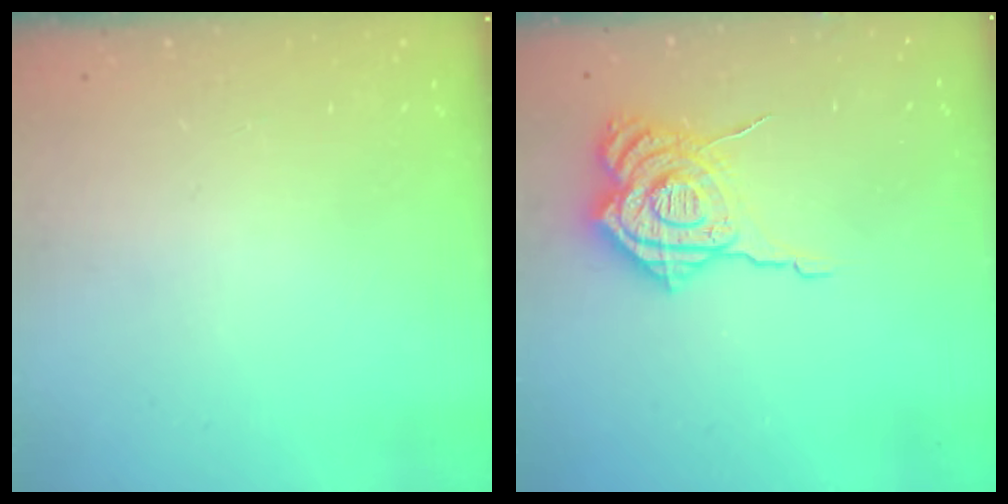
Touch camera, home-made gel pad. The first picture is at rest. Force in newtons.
{"total": 16.1, "press": 16.0, "slide": 1.7}